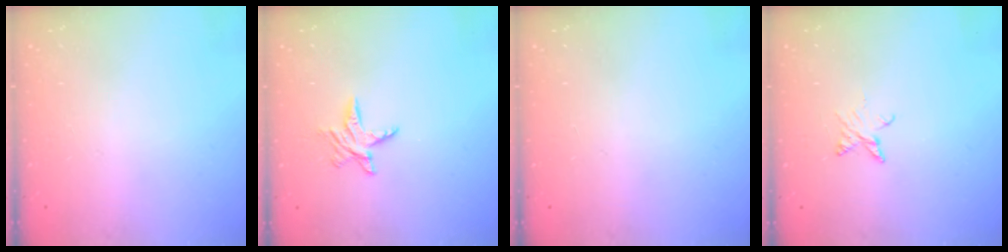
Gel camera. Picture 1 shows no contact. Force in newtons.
{"total": 6.1, "press": 6.1, "slide": 0.6}
{"total": 0.0}
{"total": 3.1, "press": 3.1, "slide": 0.4}